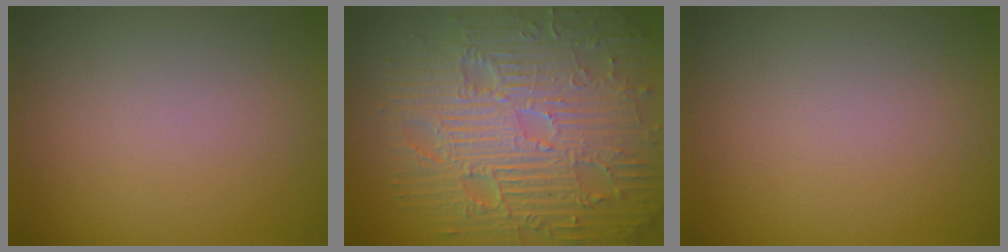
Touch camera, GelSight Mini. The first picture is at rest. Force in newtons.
{"total": 11.9, "press": 7.7, "slide": 9.1}
{"total": 0.0}